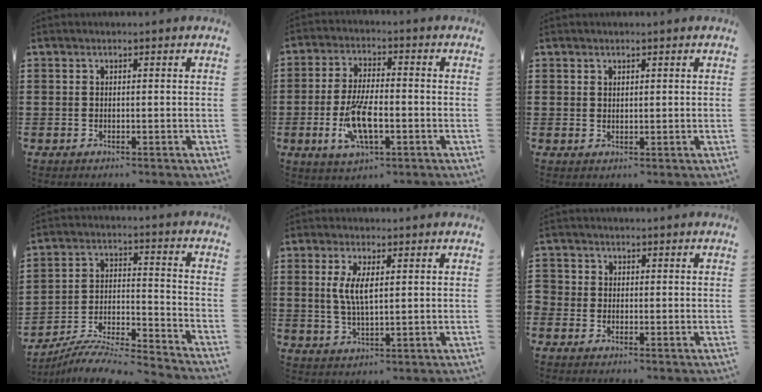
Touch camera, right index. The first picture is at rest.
{"total": 9.0, "force": [-2.6, 3.4, 7.9], "torque": [-0.177, -0.014, -0.050]}
{"total": 1.0, "force": [0.9, 0.5, 0.2], "torque": [-0.006, 0.002, 0.017]}
{"total": 7.2, "force": [-6.8, 0.3, 2.3], "torque": [-0.046, -0.007, -0.139]}
{"total": 4.9, "force": [1.1, 1.5, 4.5], "torque": [-0.092, 0.004, 0.017]}
{"total": 0.9, "force": [-0.6, 0.6, 0.2], "torque": [-0.006, 0.000, -0.012]}